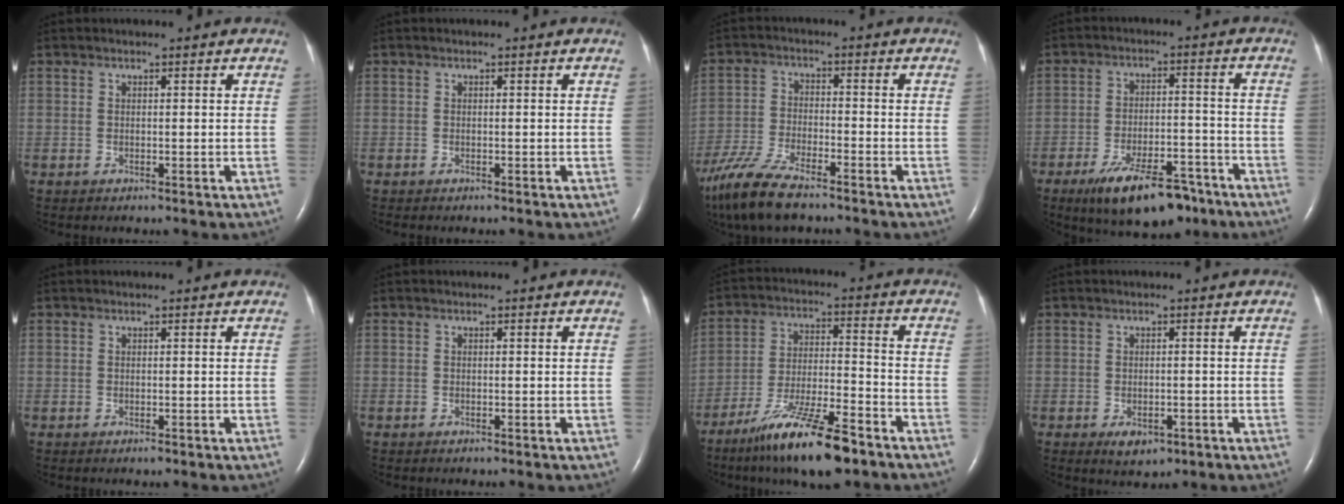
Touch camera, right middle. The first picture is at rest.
{"total": 0.8, "force": [-0.7, 0.2, 0.4], "torque": [-0.007, 0.000, -0.008]}
{"total": 11.5, "force": [-8.9, 2.4, 6.8], "torque": [-0.141, -0.028, -0.164]}
{"total": 12.9, "force": [-9.0, 4.6, 8.0], "torque": [-0.128, -0.004, -0.142]}
{"total": 0.0}
{"total": 0.0}
{"total": 14.3, "force": [-10.2, 1.7, 9.9], "torque": [-0.191, -0.025, -0.178]}
{"total": 3.1, "force": [-1.6, 1.7, 2.0], "torque": [-0.031, -0.001, -0.013]}